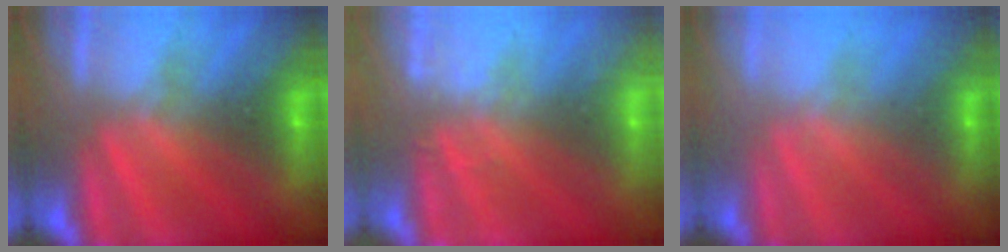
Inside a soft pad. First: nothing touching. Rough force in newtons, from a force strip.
{"total": 2.5}
{"total": 2.0}